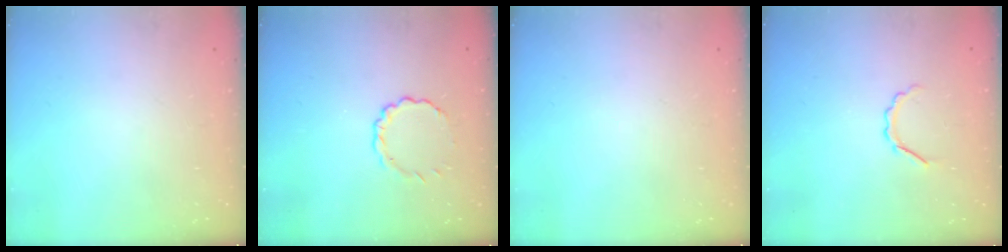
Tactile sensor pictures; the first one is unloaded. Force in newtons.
{"total": 2.8, "press": 2.7, "slide": 0.9}
{"total": 0.0}
{"total": 4.3, "press": 4.0, "slide": 1.4}